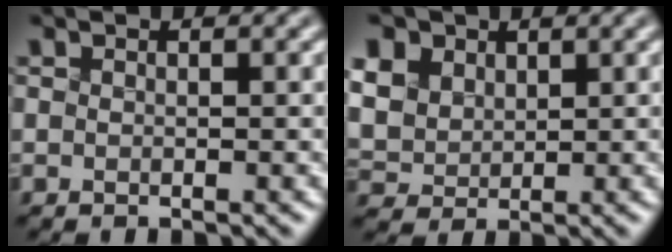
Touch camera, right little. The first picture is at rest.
{"total": 10.9, "force": [4.9, 8.2, 5.4], "torque": [-0.136, 0.034, 0.085]}